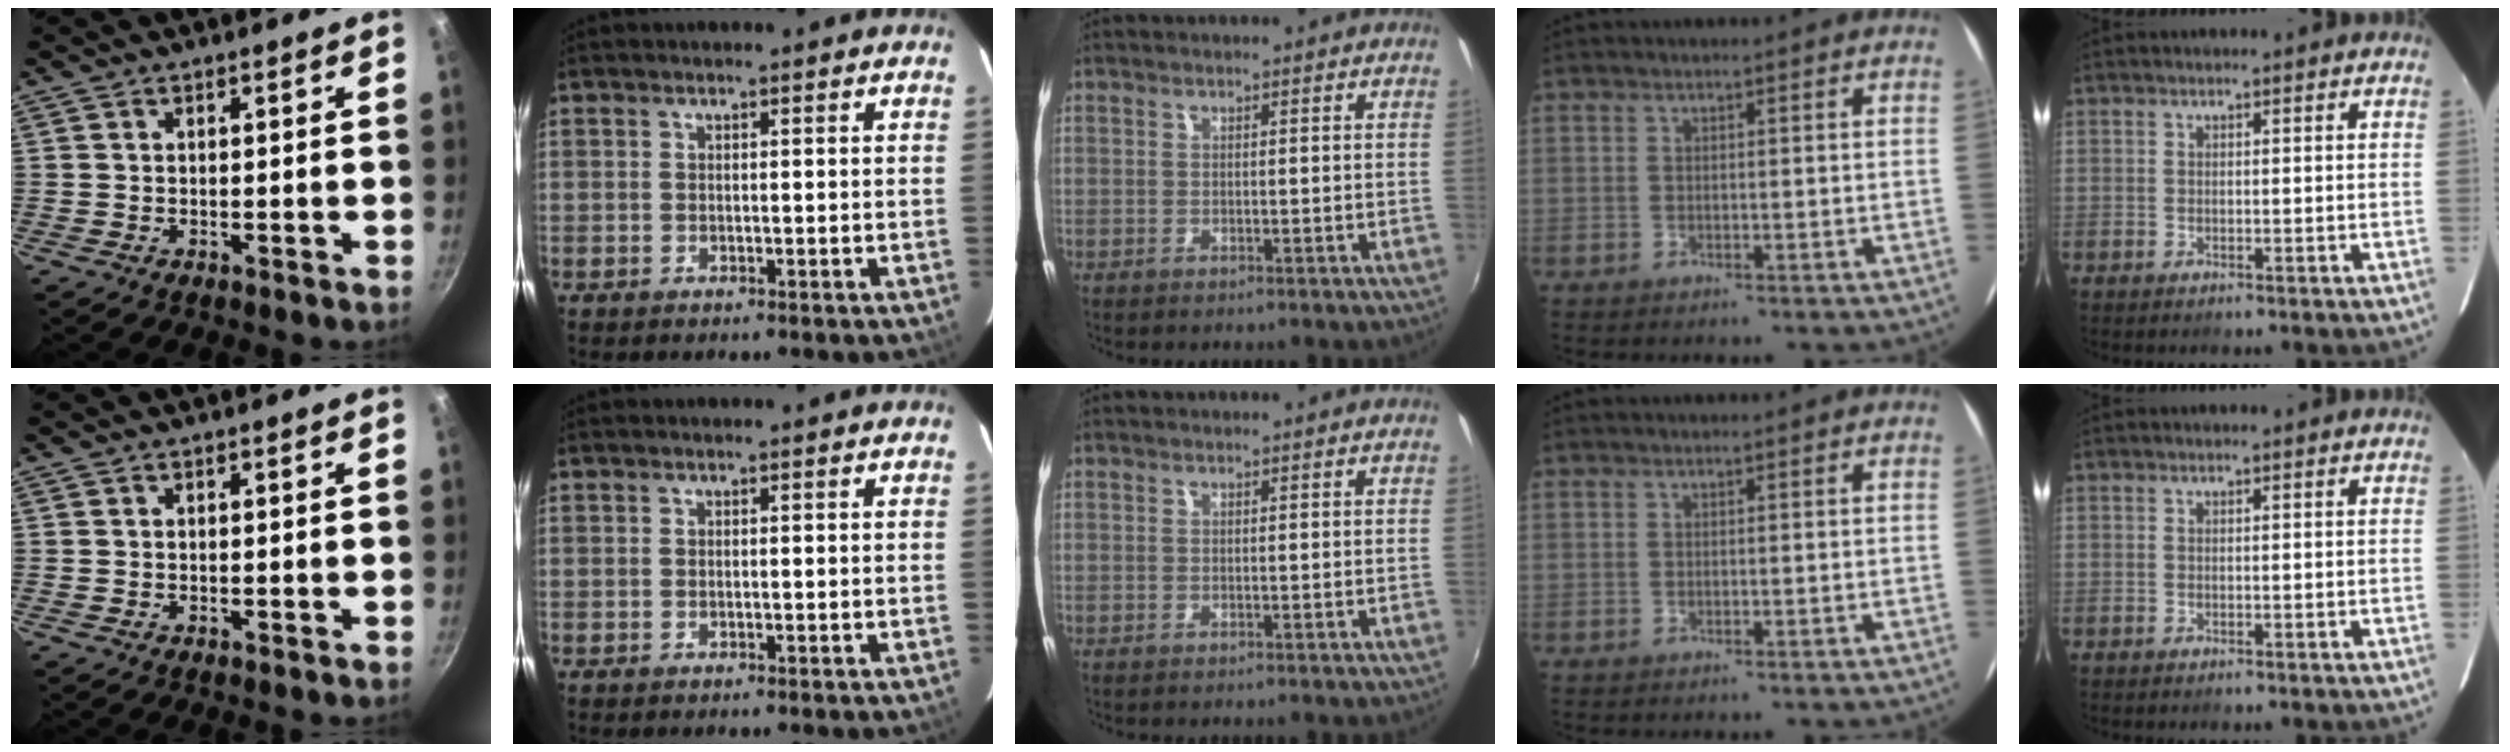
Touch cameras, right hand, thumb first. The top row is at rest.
{}